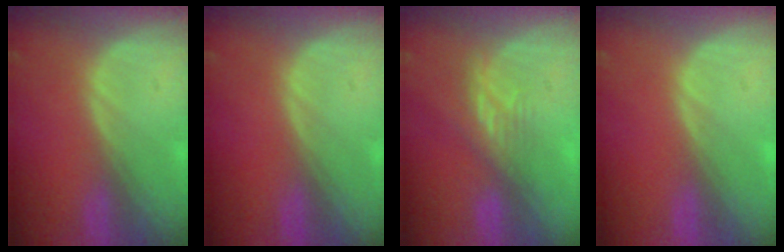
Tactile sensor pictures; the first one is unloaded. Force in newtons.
{"total": 0.0}
{"total": 4.0, "press": 3.7, "slide": 1.4}
{"total": 0.0}